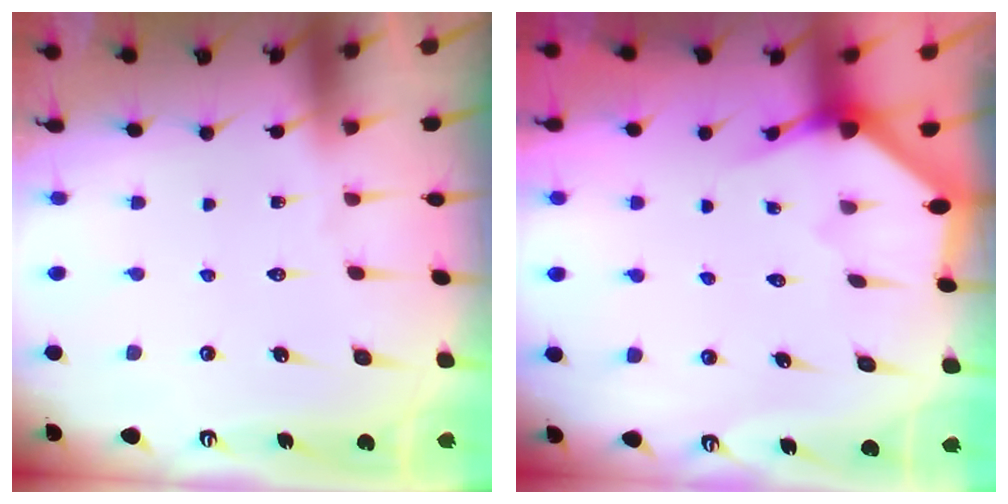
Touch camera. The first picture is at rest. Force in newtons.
{"total": 2.5, "press": 2.5, "slide": 0.1}